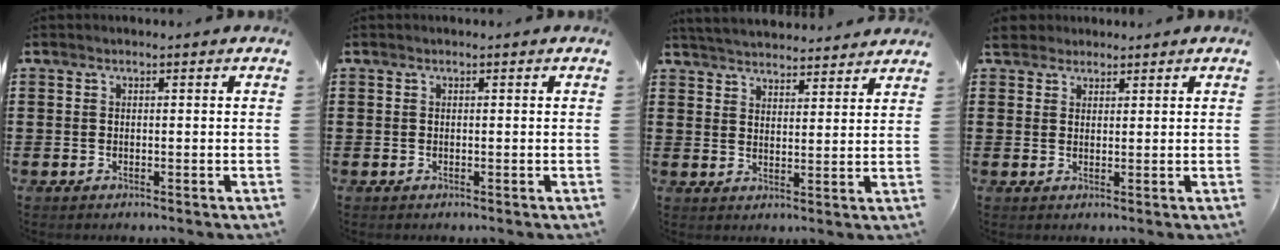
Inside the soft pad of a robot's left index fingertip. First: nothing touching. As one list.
[{"total": 0.0}, {"total": 4.2, "force": [4.1, 0.1, 0.2], "torque": [-0.020, -0.020, 0.075]}, {"total": 2.6, "force": [2.2, 1.4, 0.3], "torque": [-0.017, 0.009, 0.041]}]